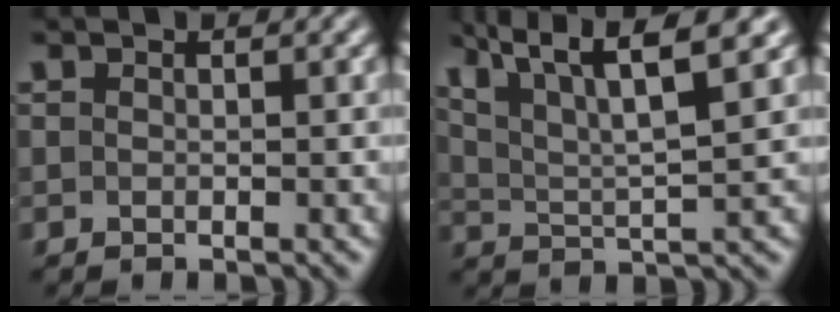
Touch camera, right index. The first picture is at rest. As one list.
[{"total": 7.3, "force": [3.8, 3.1, 5.4], "torque": [-0.090, -0.001, 0.065]}]